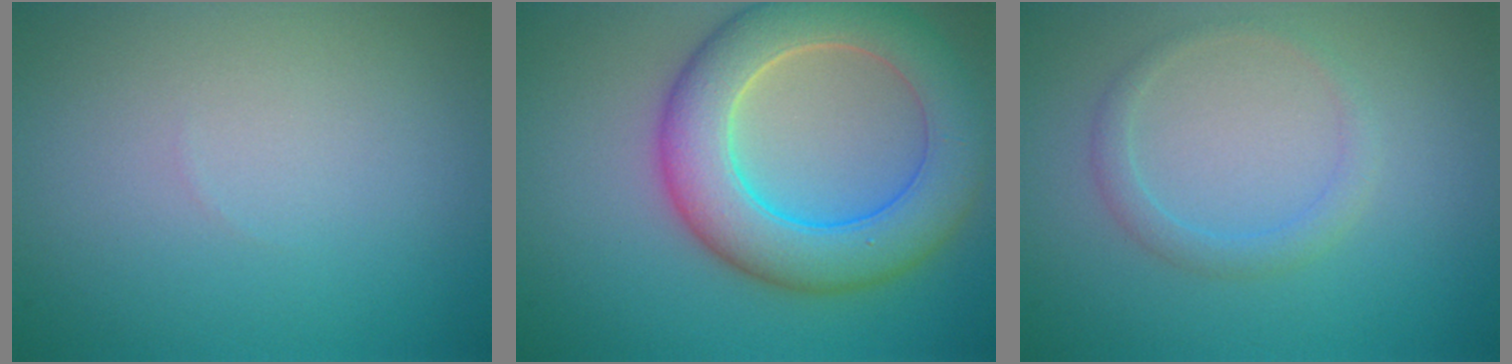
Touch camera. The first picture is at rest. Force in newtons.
{"total": 8.4, "press": 8.4, "slide": 0.6}
{"total": 1.6, "press": 1.6, "slide": 0.1}